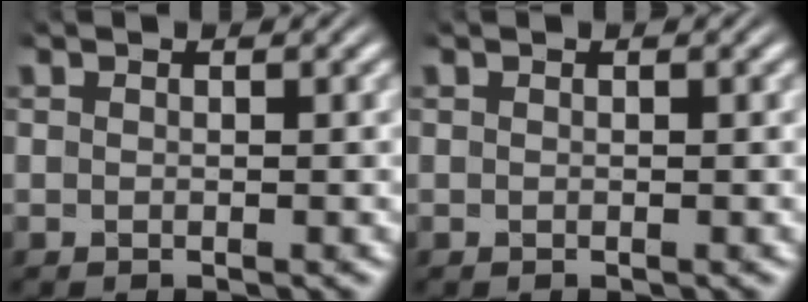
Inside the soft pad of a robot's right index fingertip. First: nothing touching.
{"total": 0.0}